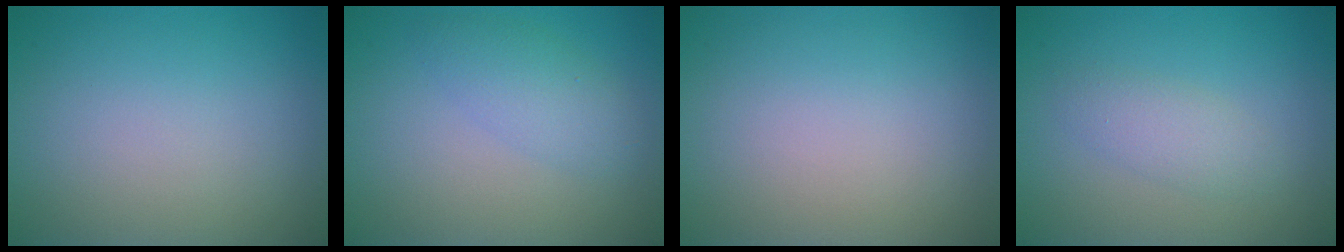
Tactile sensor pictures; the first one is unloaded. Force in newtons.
{"total": 2.7, "press": 2.7, "slide": 0.1}
{"total": 0.0}
{"total": 2.0, "press": 2.0, "slide": 0.1}